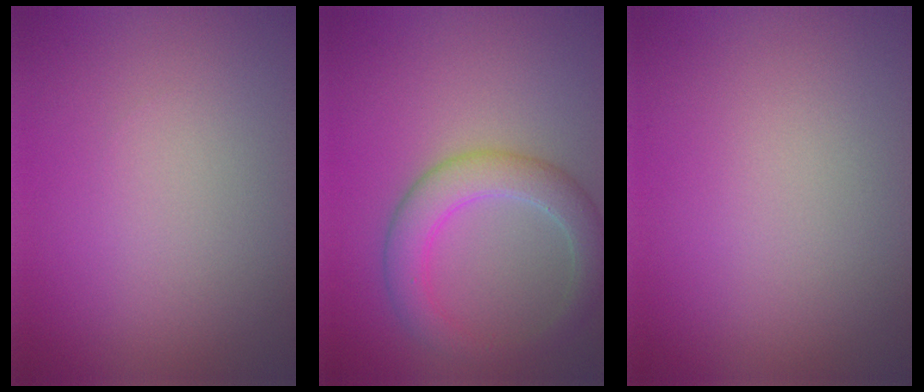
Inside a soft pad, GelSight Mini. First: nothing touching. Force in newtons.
{"total": 4.4, "press": 4.4, "slide": 0.4}
{"total": 0.0}